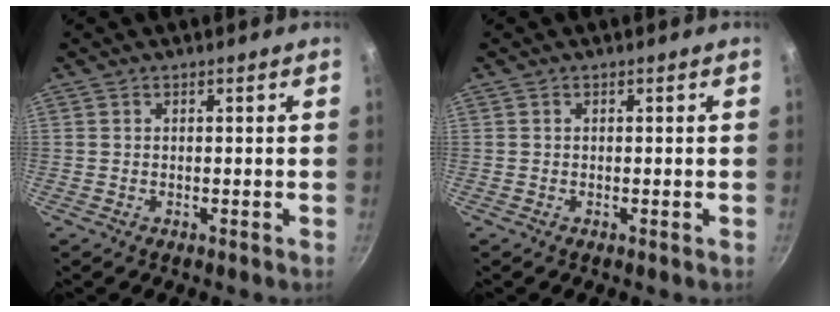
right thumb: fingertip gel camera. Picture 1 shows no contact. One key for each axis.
{"total": 0.0}